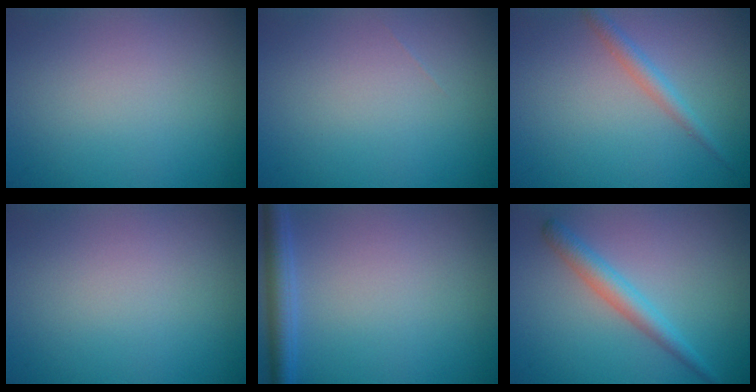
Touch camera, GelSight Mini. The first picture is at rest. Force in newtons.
{"total": 0.0}
{"total": 1.7, "press": 1.7, "slide": 0.1}
{"total": 0.0}
{"total": 2.8, "press": 2.8, "slide": 0.2}
{"total": 2.6, "press": 2.6, "slide": 0.1}